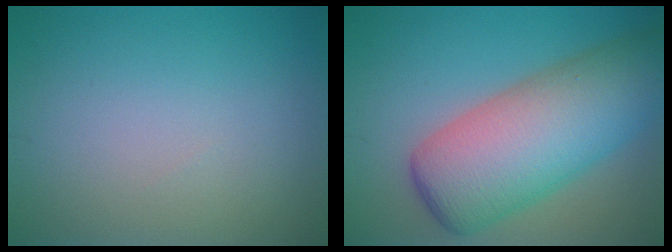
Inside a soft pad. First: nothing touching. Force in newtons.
{"total": 10.3, "press": 10.3, "slide": 0.4}